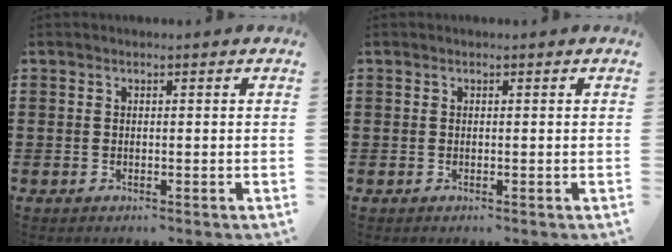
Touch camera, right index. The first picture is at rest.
{"total": 0.0}